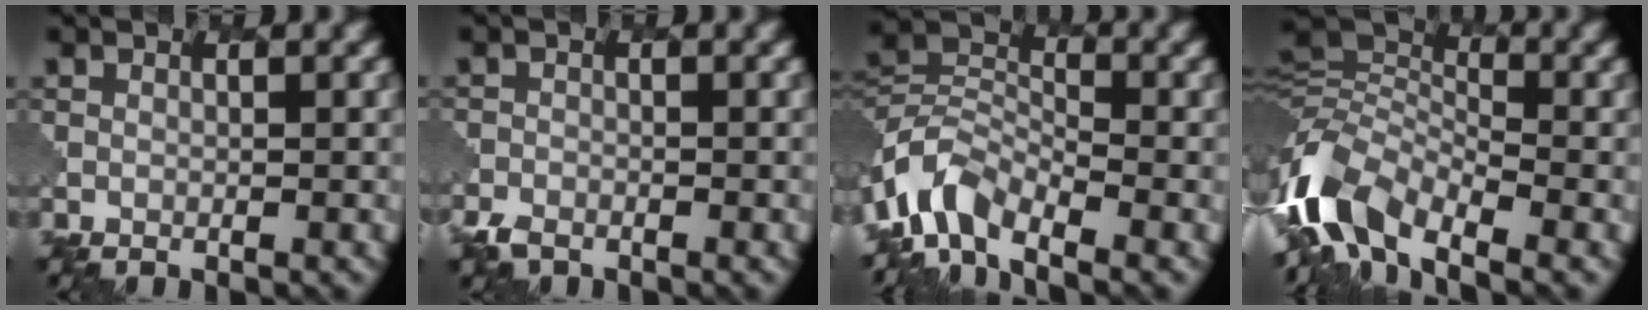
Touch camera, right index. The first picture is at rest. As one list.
[{"total": 2.0, "force": [-1.7, 1.0, 0.5], "torque": [-0.012, -0.010, -0.039]}, {"total": 6.4, "force": [-4.2, 3.3, 3.5], "torque": [-0.061, 0.001, -0.097]}, {"total": 9.4, "force": [-5.0, 4.8, 6.4], "torque": [-0.124, 0.001, -0.113]}]